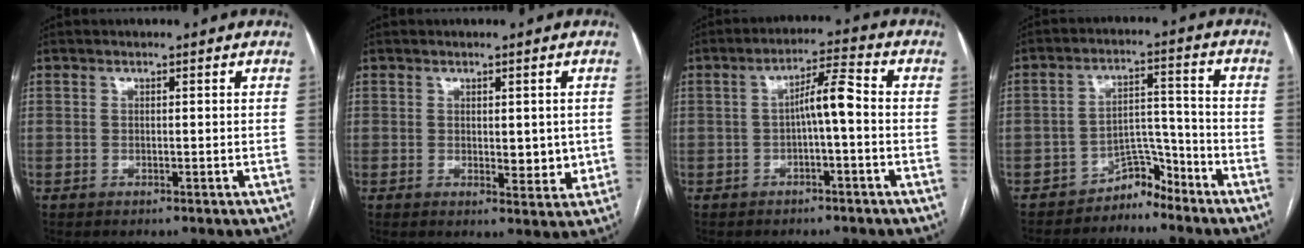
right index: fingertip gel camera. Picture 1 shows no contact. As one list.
[{"total": 4.0, "force": [0.0, 1.9, 3.5], "torque": [-0.043, -0.009, 0.004]}, {"total": 5.3, "force": [-0.6, 0.6, 5.2], "torque": [-0.084, 0.021, -0.009]}, {"total": 4.6, "force": [-4.2, 1.7, 0.3], "torque": [0.006, 0.029, -0.067]}]